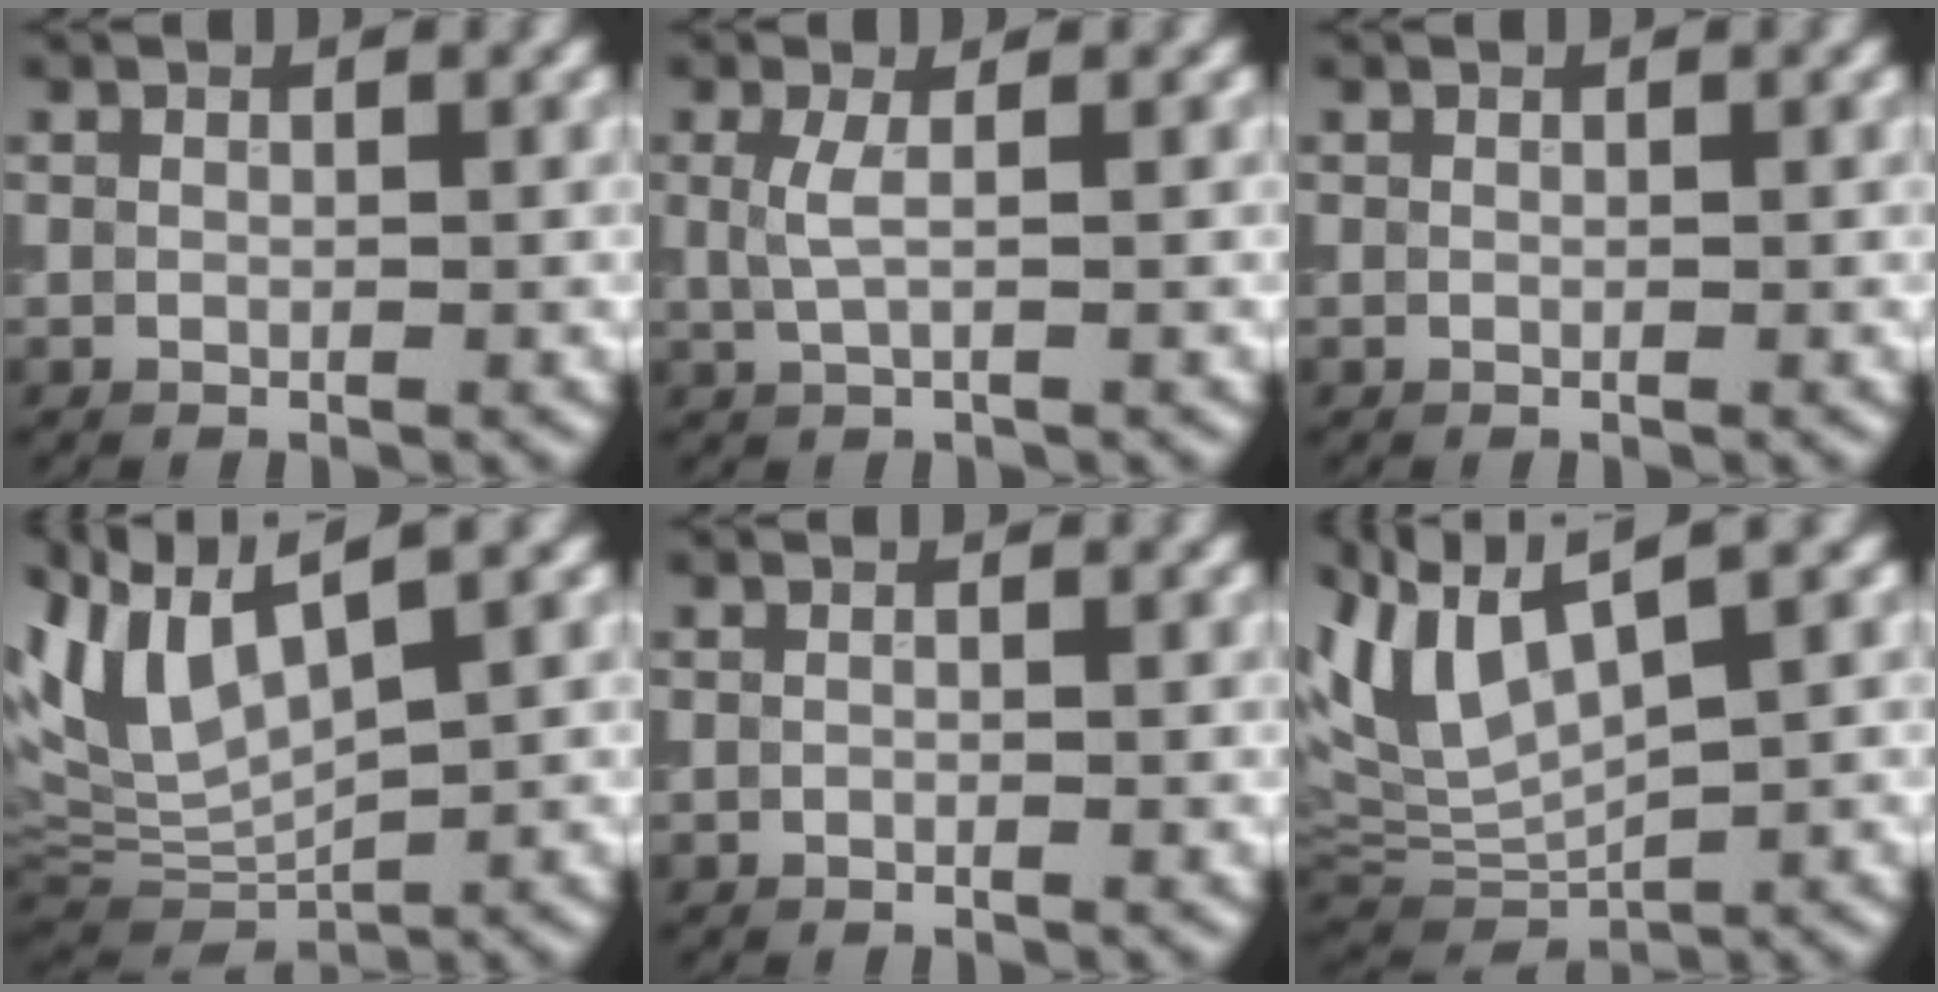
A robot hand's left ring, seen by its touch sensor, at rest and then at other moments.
{"total": 1.8, "force": [0.3, 0.5, 1.7], "torque": [-0.036, -0.002, 0.006]}
{"total": 0.0}
{"total": 7.4, "force": [4.1, 2.7, 5.5], "torque": [-0.131, 0.009, 0.082]}
{"total": 0.0}
{"total": 7.1, "force": [3.4, 2.5, 5.6], "torque": [-0.130, 0.008, 0.068]}